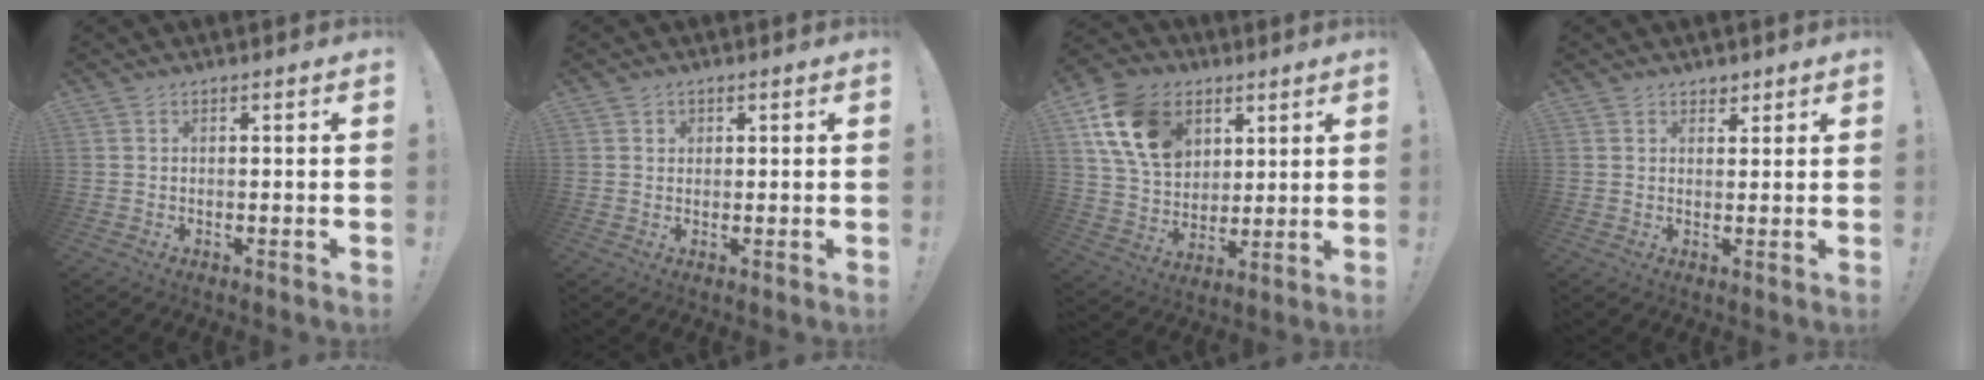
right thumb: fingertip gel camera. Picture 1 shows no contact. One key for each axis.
{"total": 1.4, "fx": 0.6, "fy": 1.2, "fz": 0.3, "tx": 0.004, "ty": -0.003, "tz": 0.009}
{"total": 17.8, "fx": 7.7, "fy": 12.8, "fz": 9.7, "tx": -0.168, "ty": -0.027, "tz": 0.151}
{"total": 2.2, "fx": 1.7, "fy": 1.4, "fz": 0.4, "tx": 0.009, "ty": -0.011, "tz": 0.028}